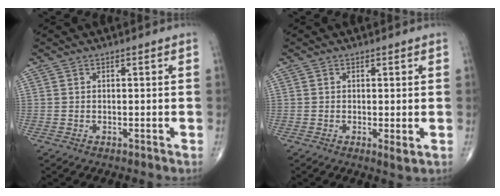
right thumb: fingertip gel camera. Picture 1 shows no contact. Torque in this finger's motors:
{"motor_torque": [-0.33, 0.06, -0.26, -0.20, 0.00]}